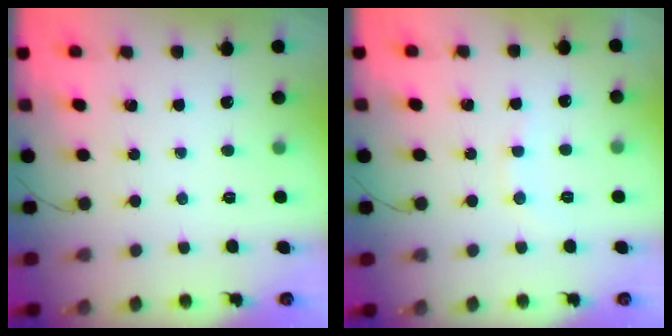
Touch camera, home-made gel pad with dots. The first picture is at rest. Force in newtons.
{"total": 6.4, "press": 6.3, "slide": 1.2}